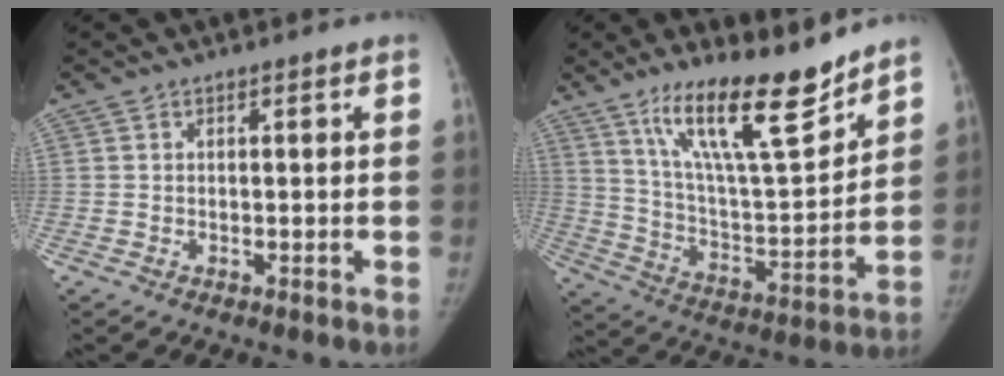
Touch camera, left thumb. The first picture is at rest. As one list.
[{"total": 19.2, "force": [13.8, 4.3, 12.5], "torque": [-0.180, -0.085, 0.243]}]